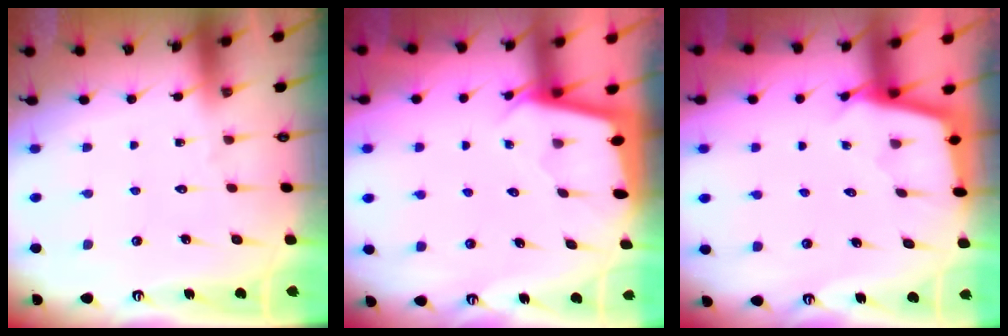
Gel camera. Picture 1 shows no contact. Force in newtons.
{"total": 1.9, "press": 1.9, "slide": 0.1}
{"total": 2.3, "press": 2.3, "slide": 0.2}